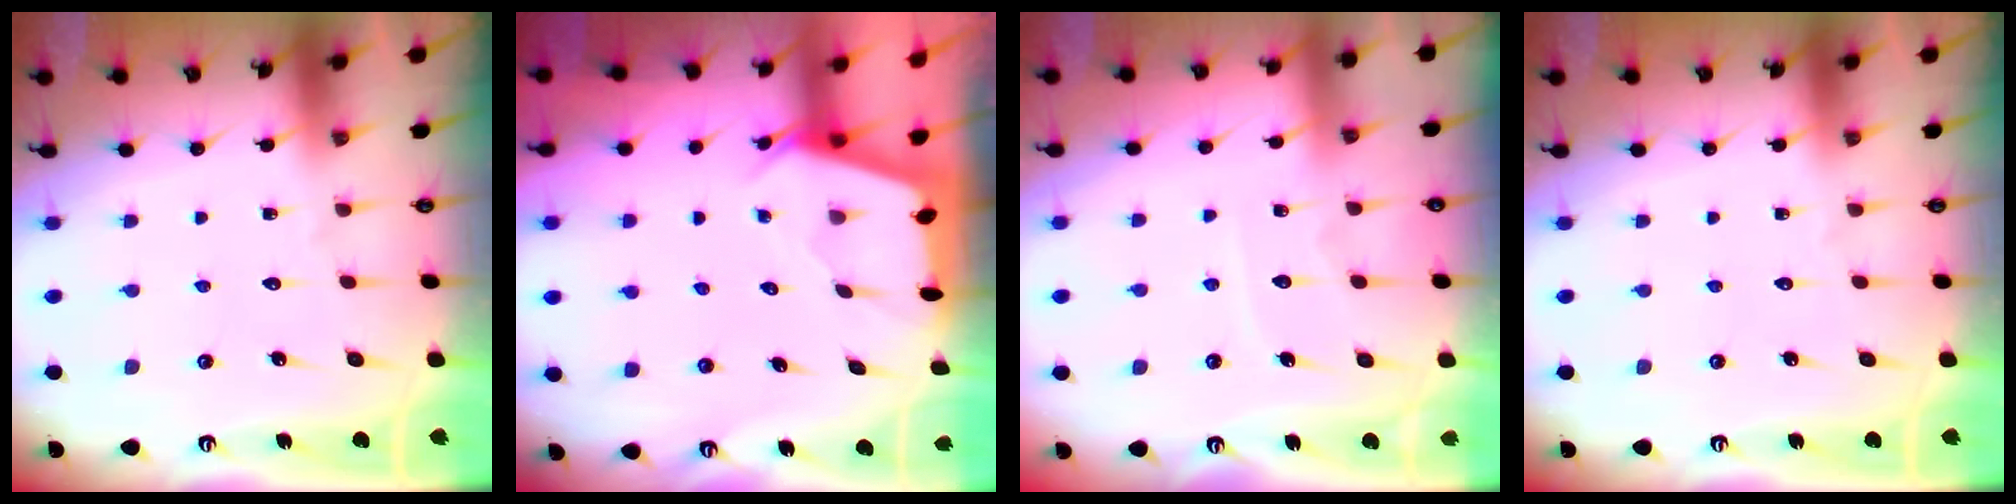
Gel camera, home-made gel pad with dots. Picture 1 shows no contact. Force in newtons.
{"total": 2.5, "press": 2.5, "slide": 0.2}
{"total": 5.0, "press": 5.0, "slide": 0.4}
{"total": 0.0}